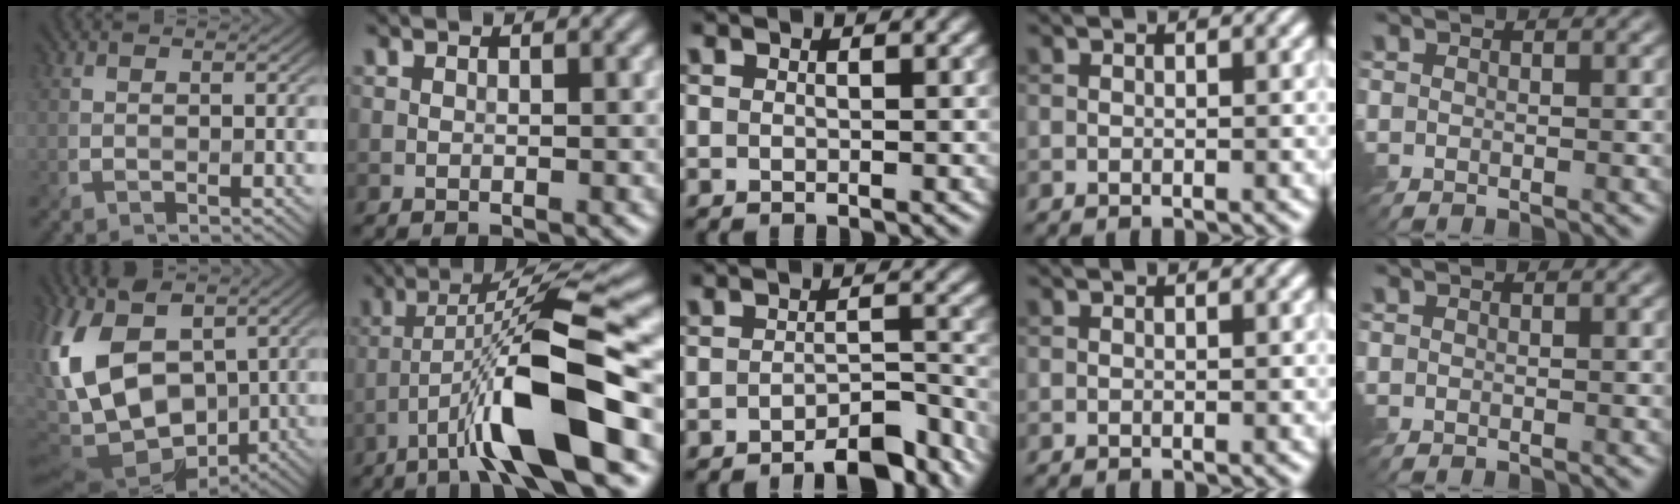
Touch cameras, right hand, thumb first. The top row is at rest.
{"thumb": {"total": 16.9, "force": [0.8, 10.6, 13.1], "torque": [-0.294, 0.003, 0.008]}, "index": {"total": 10.6, "force": [-4.8, 1.4, 9.3], "torque": [-0.156, 0.019, -0.083]}, "middle": {"total": 4.8, "force": [-3.7, 1.4, 2.7], "torque": [-0.031, 0.008, -0.052]}}